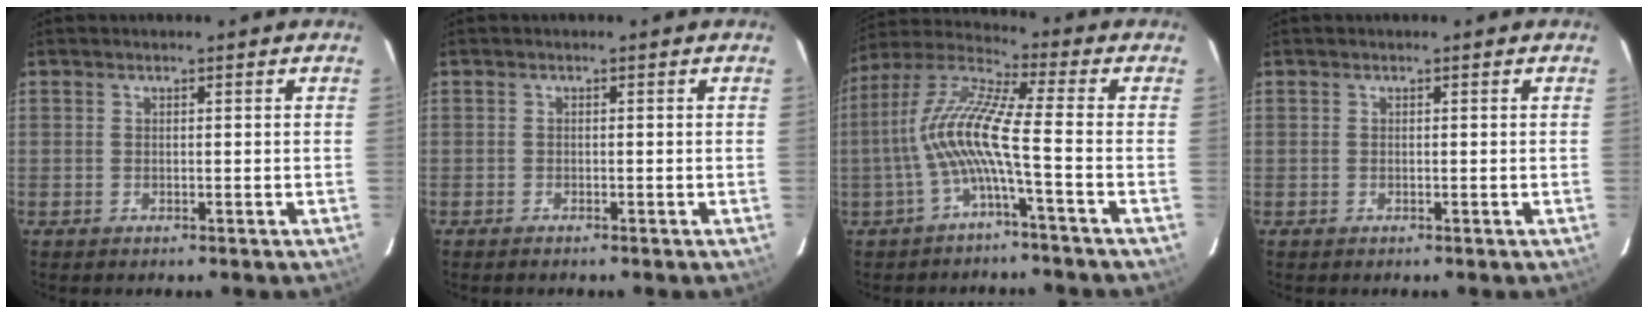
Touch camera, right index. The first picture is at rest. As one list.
[{"total": 0.7, "force": [-0.7, 0.1, 0.2], "torque": [-0.006, -0.002, -0.013]}, {"total": 10.5, "force": [-2.8, -0.2, 10.1], "torque": [-0.213, 0.011, -0.056]}, {"total": 0.0}]